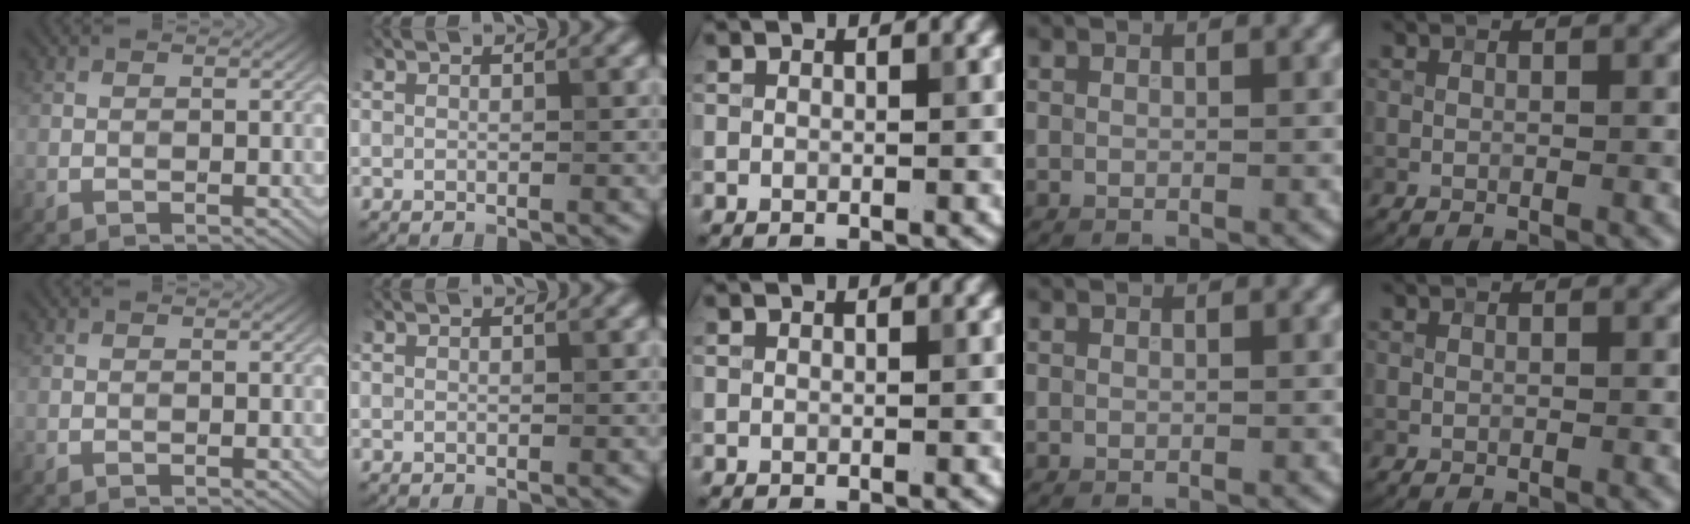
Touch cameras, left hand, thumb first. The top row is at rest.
{}